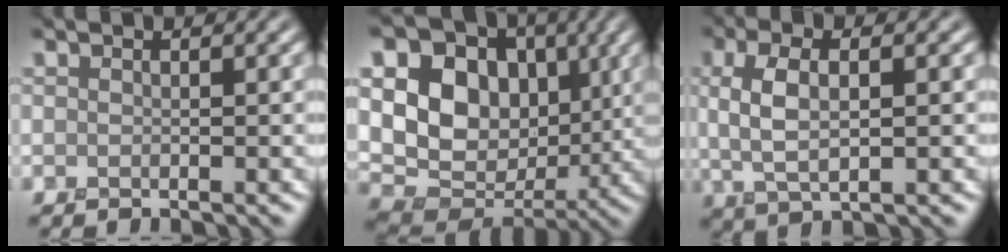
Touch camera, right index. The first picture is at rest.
{"total": 14.9, "force": [2.5, 11.8, 8.7], "torque": [-0.179, 0.028, 0.040]}
{"total": 4.6, "force": [0.5, 1.8, 4.2], "torque": [-0.089, 0.004, 0.010]}